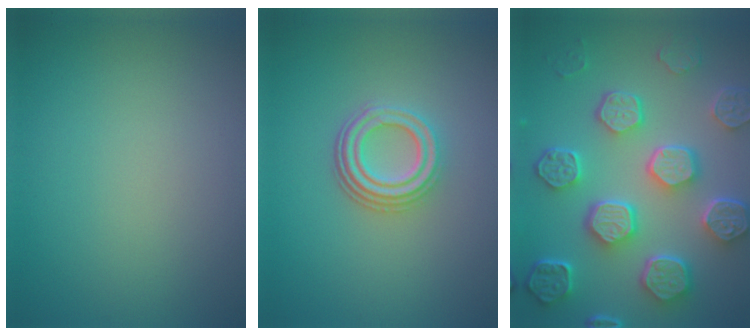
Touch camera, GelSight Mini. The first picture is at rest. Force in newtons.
{"total": 3.9, "press": 3.0, "slide": 2.5}
{"total": 8.5, "press": 6.5, "slide": 5.5}